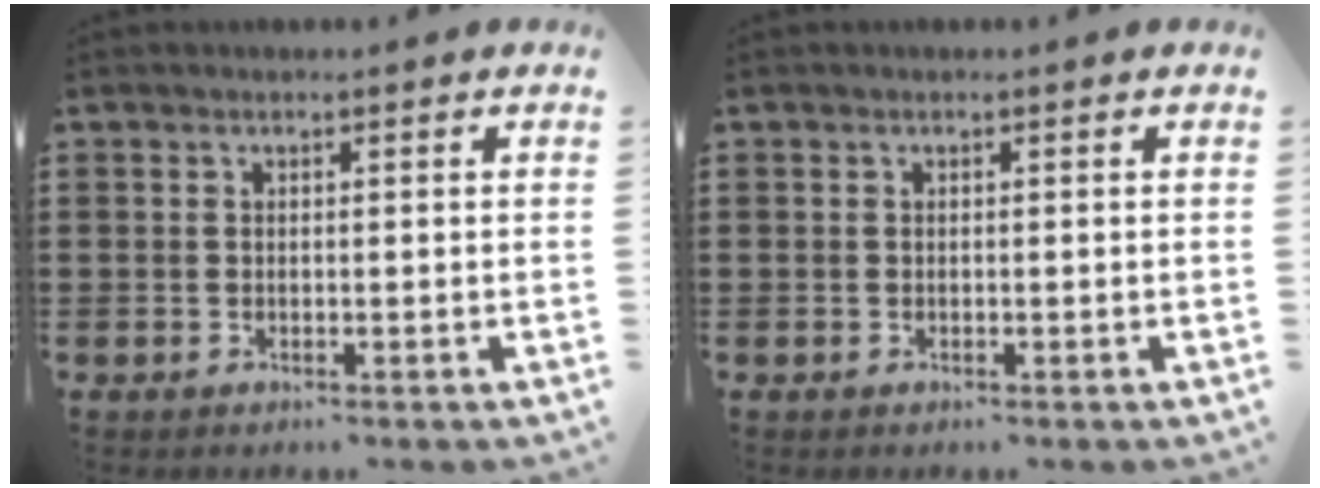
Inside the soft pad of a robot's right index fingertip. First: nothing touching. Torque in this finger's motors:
{"motor_torque": [-0.01, 0.01, 0.00, 0.00]}